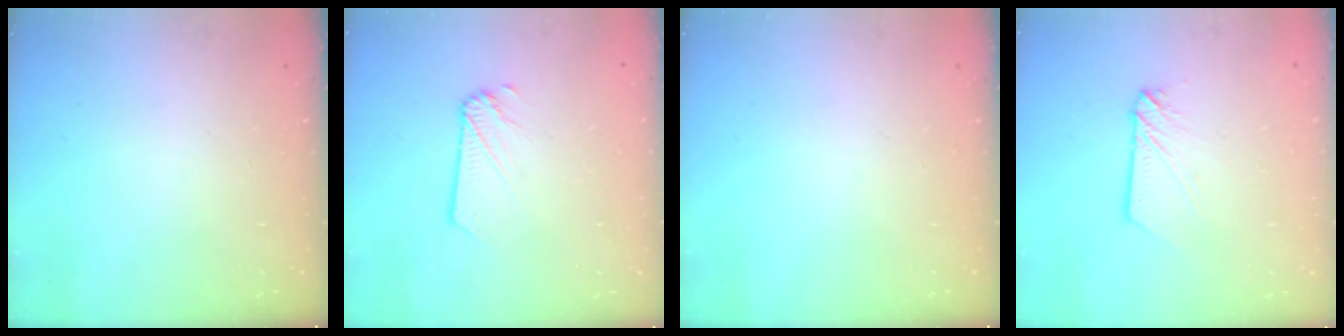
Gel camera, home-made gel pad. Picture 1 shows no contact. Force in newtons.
{"total": 2.3, "press": 2.3, "slide": 0.1}
{"total": 0.0}
{"total": 2.9, "press": 2.9, "slide": 0.3}